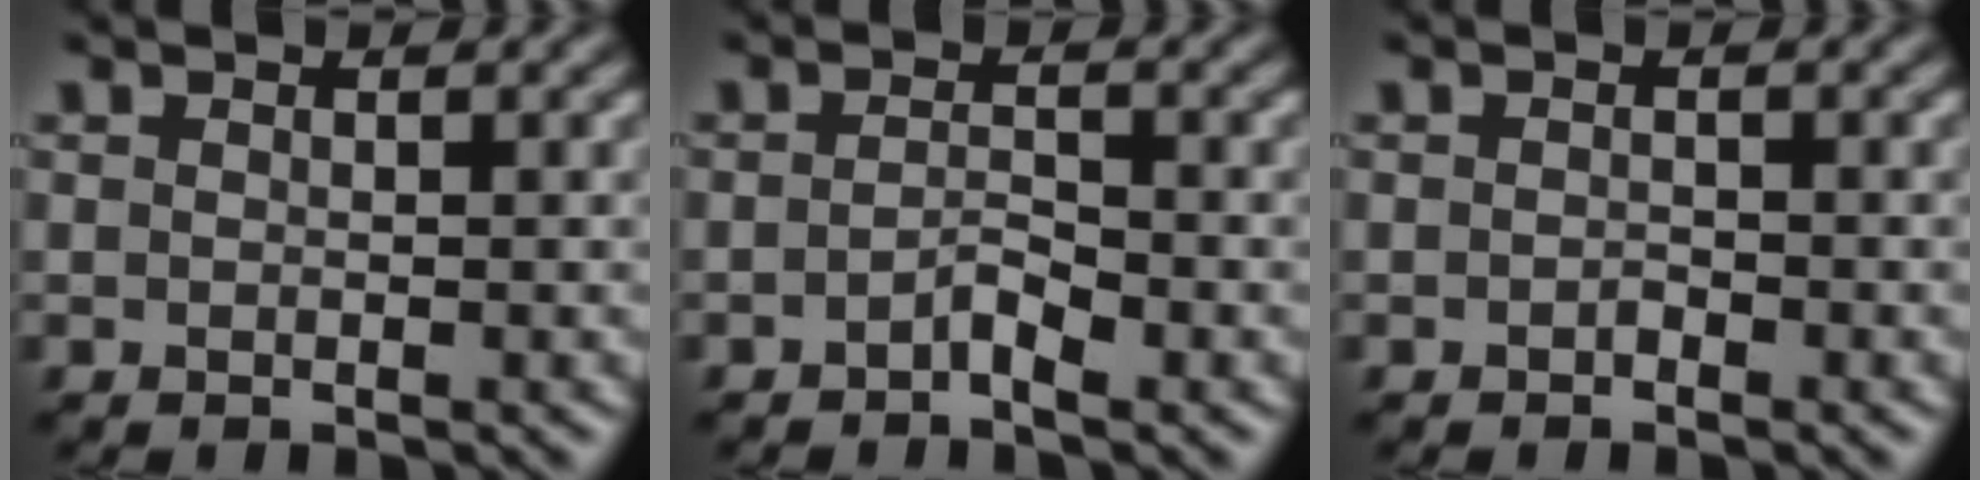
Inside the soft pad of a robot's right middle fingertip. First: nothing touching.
{"total": 1.4, "force": [-0.9, 0.3, 1.0], "torque": [-0.022, 0.005, -0.019]}
{"total": 0.6, "force": [-0.4, 0.3, 0.3], "torque": [-0.007, 0.000, -0.007]}